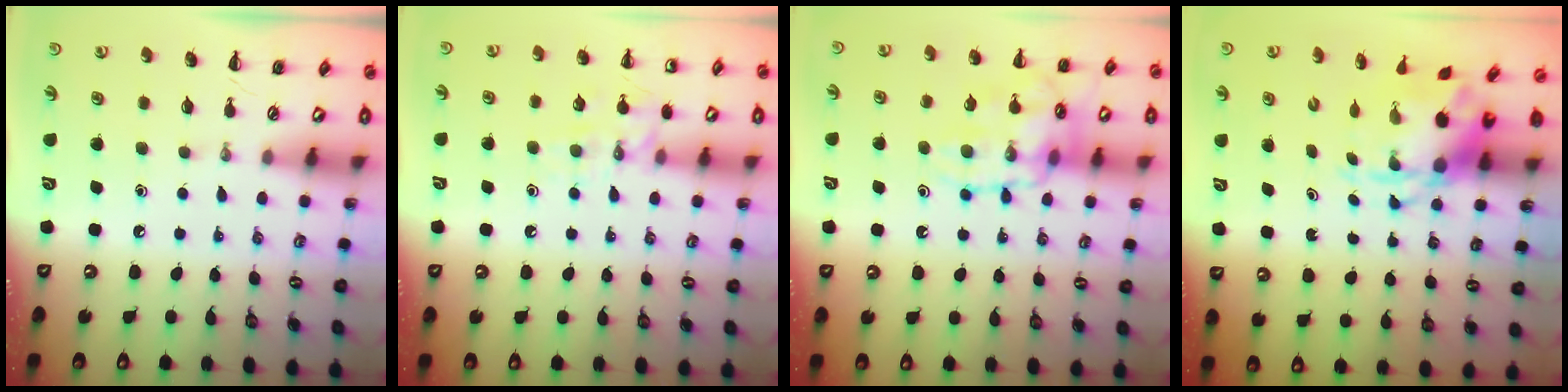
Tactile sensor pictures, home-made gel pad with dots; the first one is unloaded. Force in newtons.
{"total": 9.9, "press": 9.9, "slide": 1.0}
{"total": 14.2, "press": 14.1, "slide": 1.1}
{"total": 3.7, "press": 3.6, "slide": 0.9}